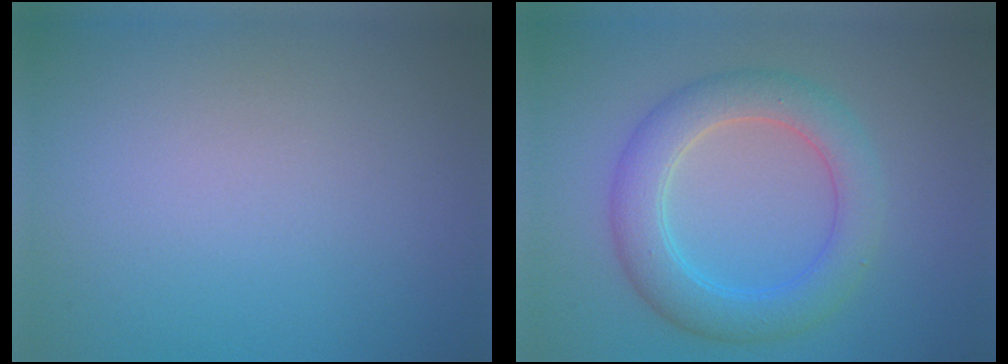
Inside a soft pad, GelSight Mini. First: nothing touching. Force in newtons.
{"total": 5.1, "press": 5.1, "slide": 0.1}